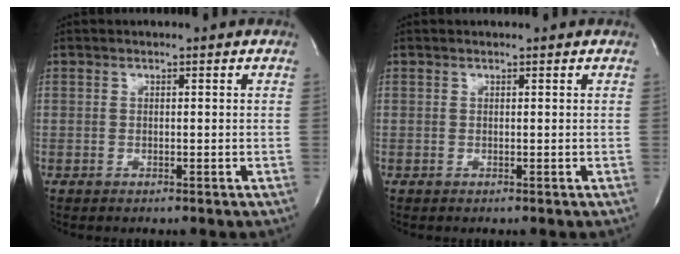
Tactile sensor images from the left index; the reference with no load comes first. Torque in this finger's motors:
{"motor_torque": [0.20, -0.06, 0.00, -0.01]}